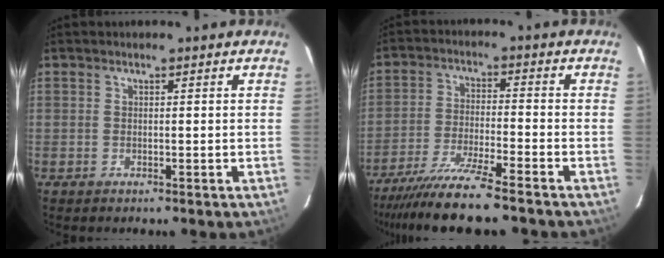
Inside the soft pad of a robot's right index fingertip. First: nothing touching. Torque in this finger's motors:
{"motor_torque": [1.20, -0.94, 0.62, 0.18]}